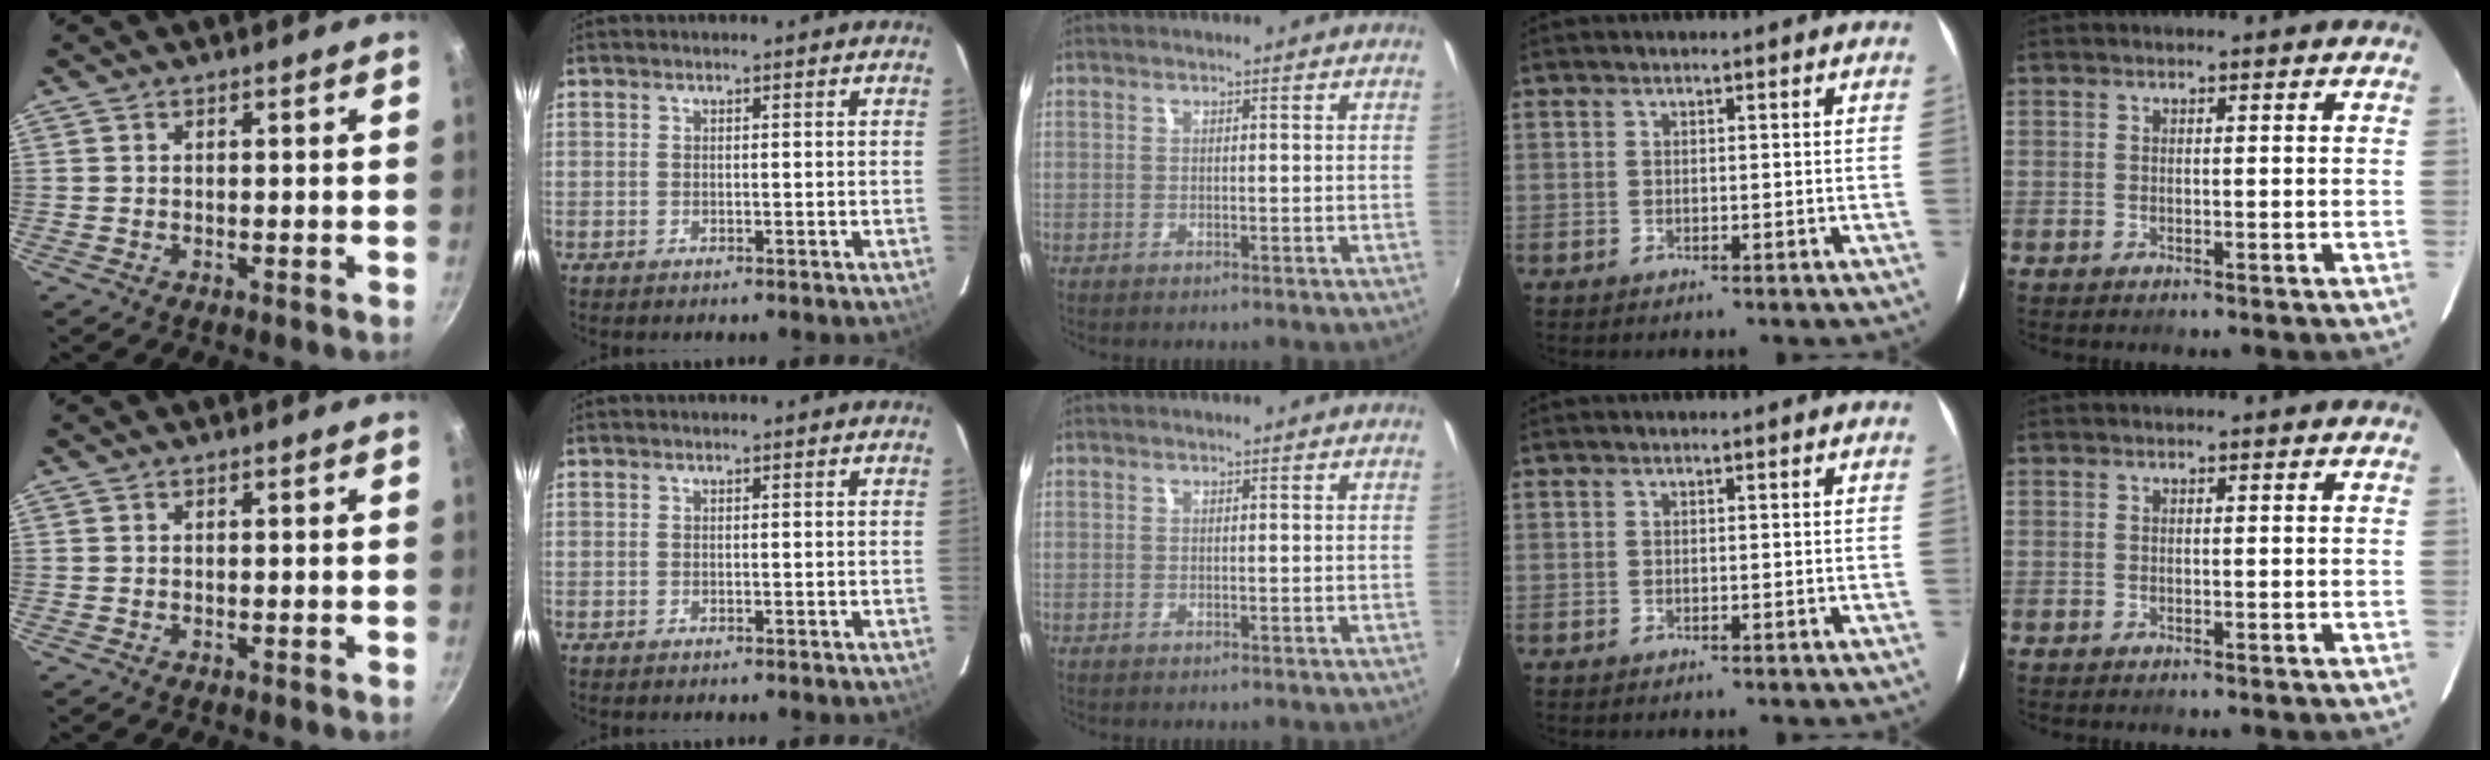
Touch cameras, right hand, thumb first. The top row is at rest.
{}